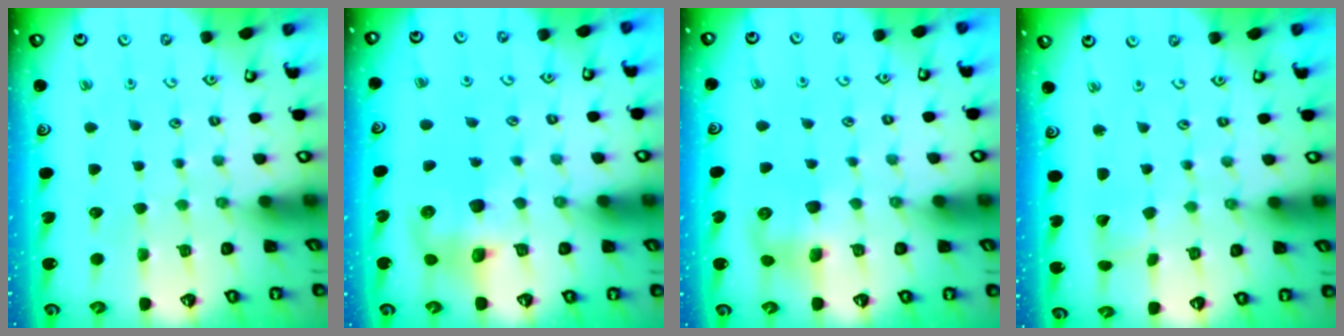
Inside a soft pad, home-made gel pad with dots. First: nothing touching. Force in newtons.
{"total": 8.9, "press": 8.9, "slide": 1.3}
{"total": 8.4, "press": 8.4, "slide": 0.1}
{"total": 3.2, "press": 3.2, "slide": 0.3}